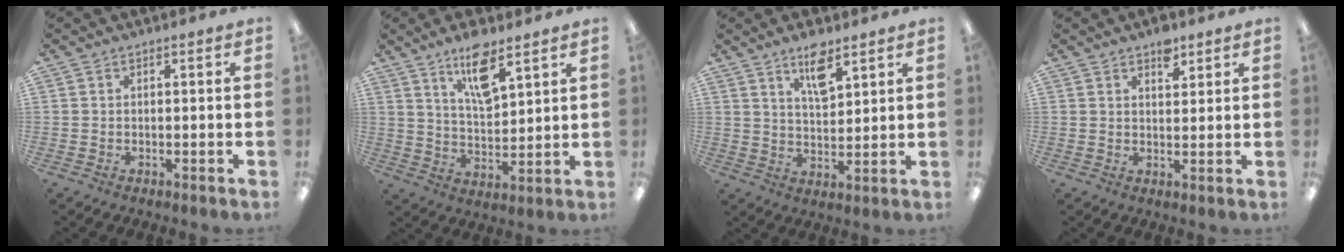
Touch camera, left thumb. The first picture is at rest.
{"total": 11.4, "force": [7.8, 4.0, 7.3], "torque": [-0.119, -0.036, 0.133]}
{"total": 8.1, "force": [5.5, 3.0, 5.2], "torque": [-0.083, -0.024, 0.093]}
{"total": 4.5, "force": [3.2, 2.2, 2.3], "torque": [-0.019, -0.018, 0.052]}